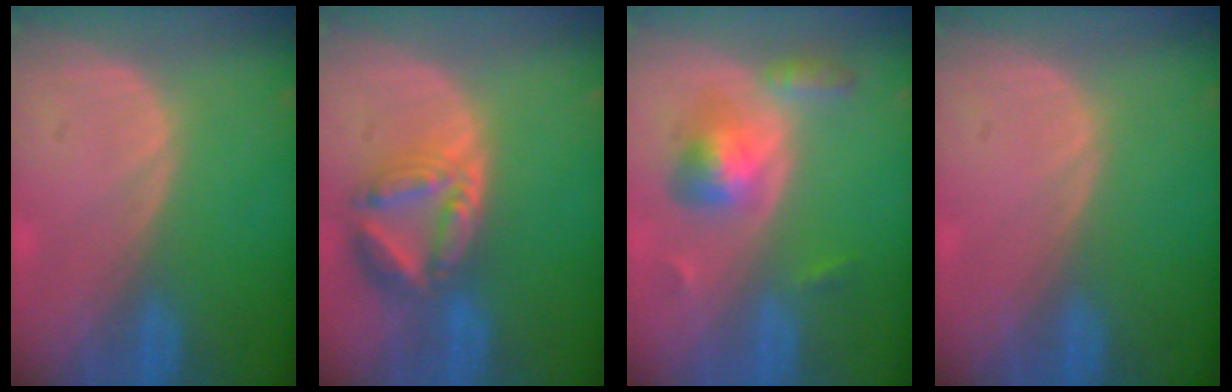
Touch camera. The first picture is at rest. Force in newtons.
{"total": 7.9, "press": 7.0, "slide": 3.8}
{"total": 5.7, "press": 5.7, "slide": 0.4}
{"total": 0.0}